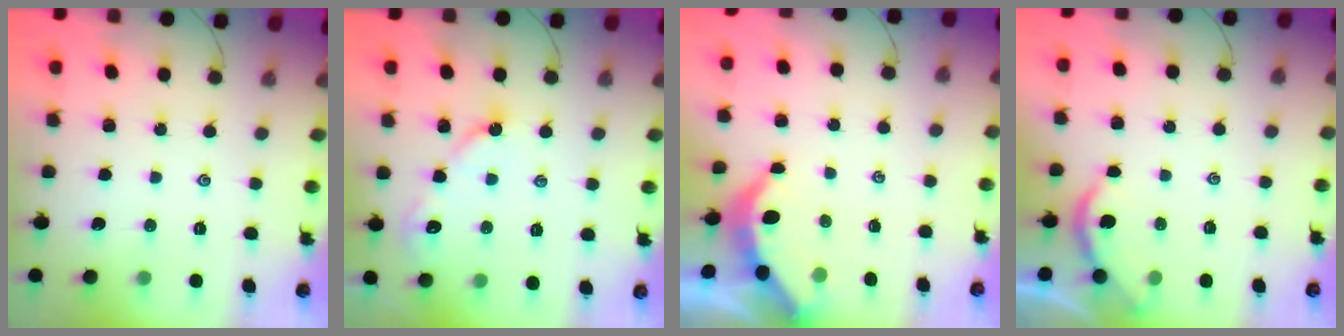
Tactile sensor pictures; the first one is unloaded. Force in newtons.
{"total": 5.9, "press": 5.8, "slide": 0.6}
{"total": 3.7, "press": 3.6, "slide": 0.5}
{"total": 2.4, "press": 2.3, "slide": 0.5}